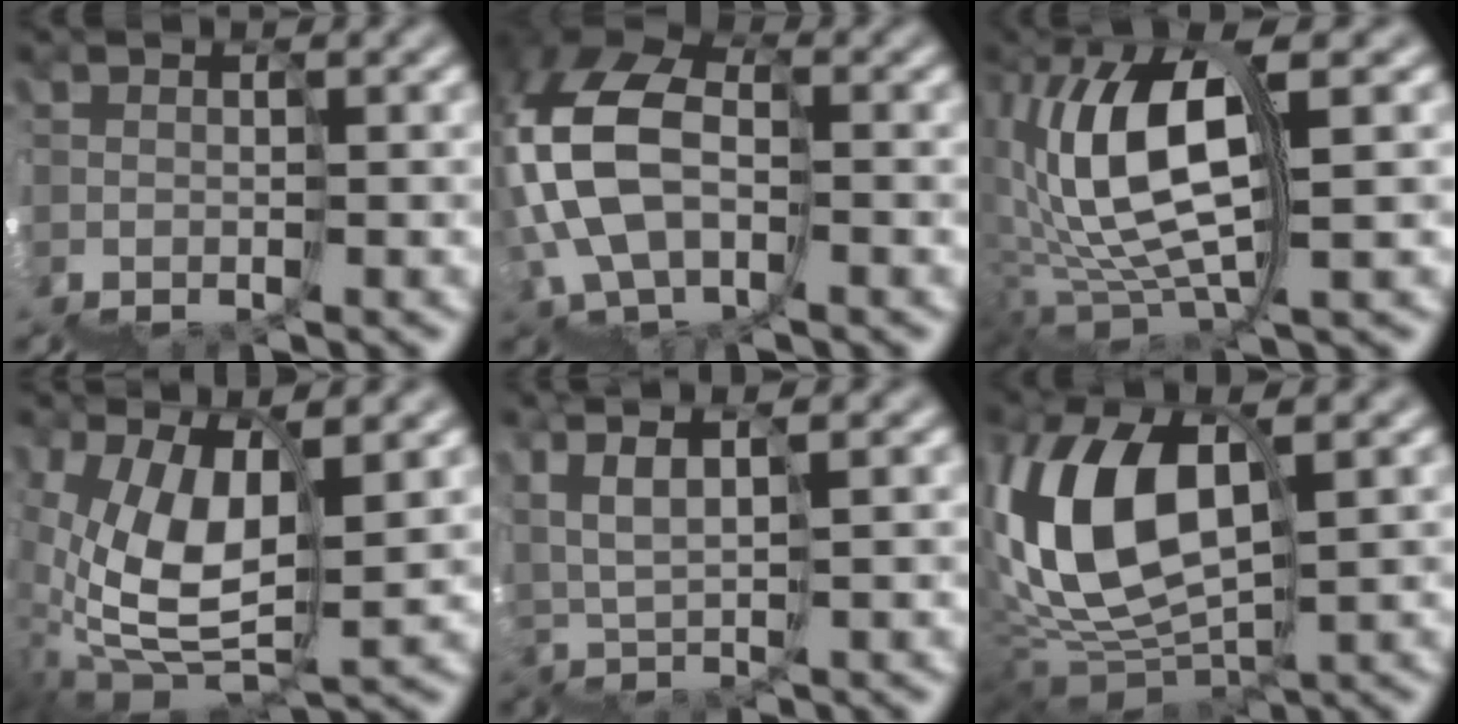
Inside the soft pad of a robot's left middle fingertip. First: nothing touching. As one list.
[{"total": 7.5, "force": [0.9, 5.2, 5.4], "torque": [-0.148, 0.044, -0.001]}, {"total": 7.6, "force": [2.7, 2.4, 6.7], "torque": [-0.146, 0.031, 0.039]}, {"total": 6.8, "force": [2.7, 3.0, 5.5], "torque": [-0.134, 0.022, 0.048]}, {"total": 5.1, "force": [4.8, 0.3, 1.8], "torque": [-0.047, 0.040, 0.091]}, {"total": 8.9, "force": [4.1, 4.6, 6.4], "torque": [-0.138, 0.042, 0.063]}]